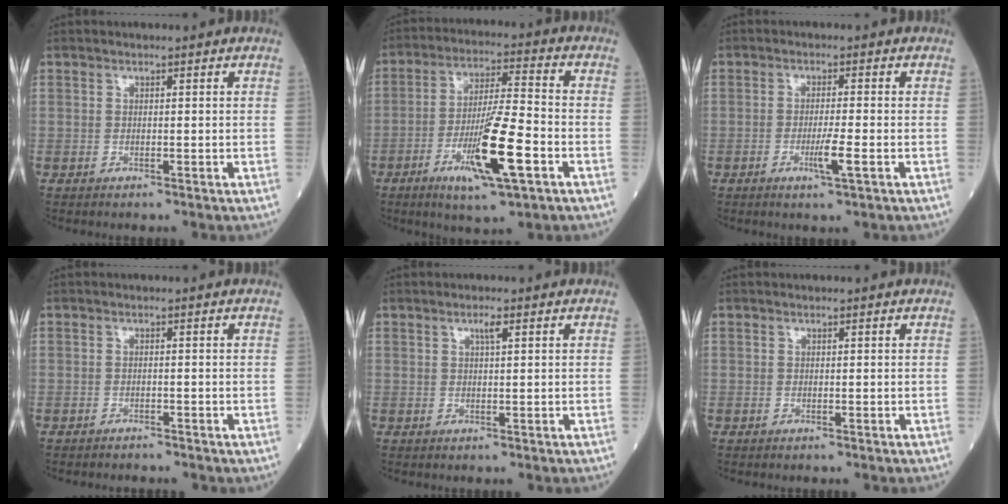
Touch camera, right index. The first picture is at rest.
{"total": 12.9, "force": [-4.9, 1.0, 11.9], "torque": [-0.216, -0.015, -0.084]}
{"total": 3.7, "force": [-1.3, -0.3, 3.4], "torque": [-0.061, -0.006, -0.024]}
{"total": 1.9, "force": [-1.7, 0.7, 0.4], "torque": [-0.013, -0.001, -0.020]}
{"total": 1.5, "force": [0.8, 0.1, 1.3], "torque": [-0.024, -0.001, 0.013]}
{"total": 0.0}